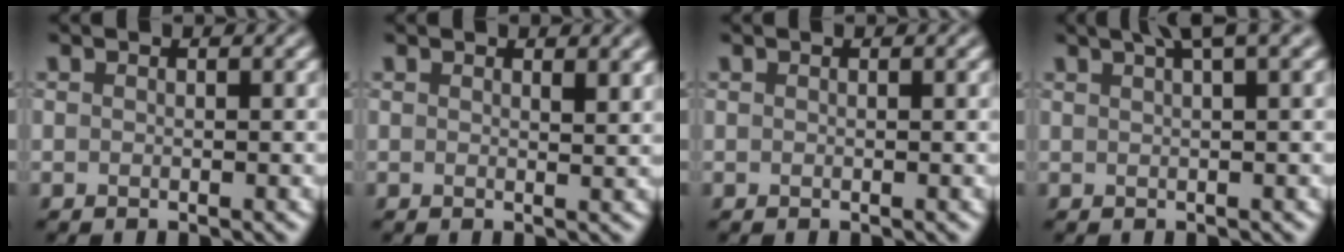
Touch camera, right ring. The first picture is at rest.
{"total": 1.1, "force": [0.8, 0.2, 0.8], "torque": [-0.008, -0.001, 0.013]}
{"total": 0.0}
{"total": 3.6, "force": [2.4, 0.5, 2.6], "torque": [-0.026, 0.013, 0.037]}